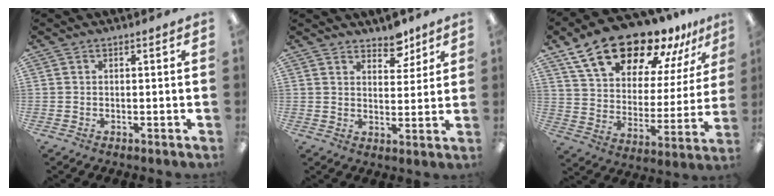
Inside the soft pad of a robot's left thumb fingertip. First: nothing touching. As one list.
[{"total": 6.2, "force": [5.1, 3.0, 1.8], "torque": [-0.001, -0.035, 0.087]}, {"total": 21.8, "force": [16.8, 9.2, 10.3], "torque": [-0.180, -0.108, 0.296]}]